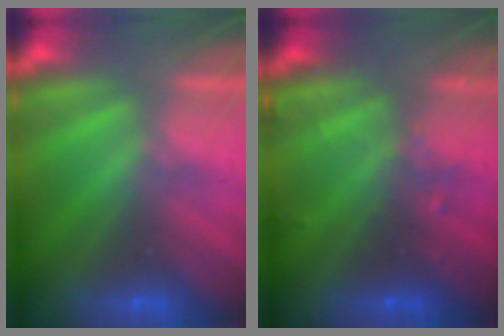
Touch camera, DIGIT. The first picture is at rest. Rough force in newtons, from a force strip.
{"total": 2.4}